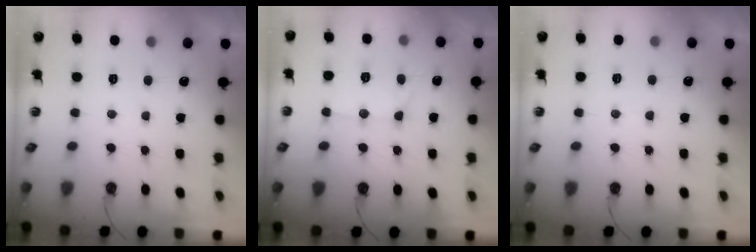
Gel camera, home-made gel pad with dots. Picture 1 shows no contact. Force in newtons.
{"total": 13.7, "press": 13.6, "slide": 0.8}
{"total": 4.2, "press": 4.2, "slide": 0.7}